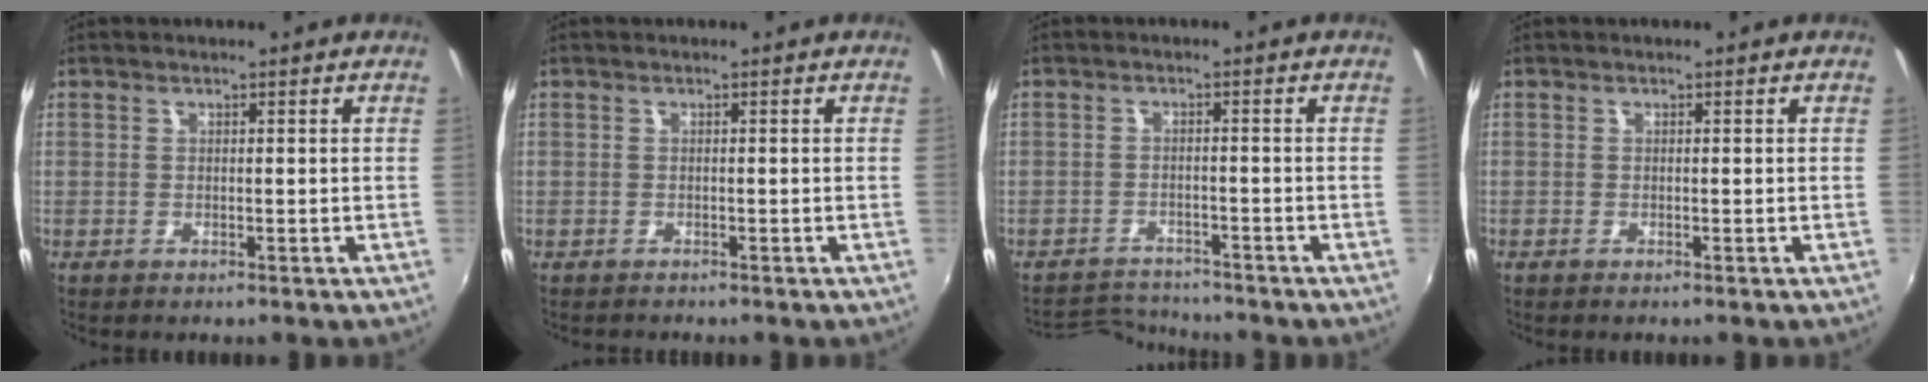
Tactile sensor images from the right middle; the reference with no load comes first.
{"total": 0.7, "force": [-0.6, 0.1, -0.1], "torque": [-0.001, 0.001, -0.010]}
{"total": 5.3, "force": [-5.3, 0.8, -0.2], "torque": [-0.014, 0.014, -0.093]}
{"total": 0.0}